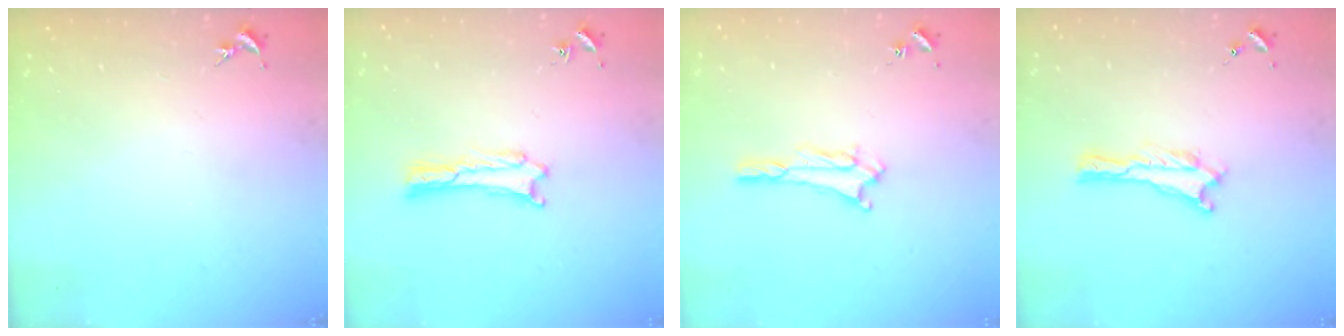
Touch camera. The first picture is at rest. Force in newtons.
{"total": 0.9, "press": 0.9, "slide": 0.0}
{"total": 2.4, "press": 2.4, "slide": 0.4}
{"total": 0.0}